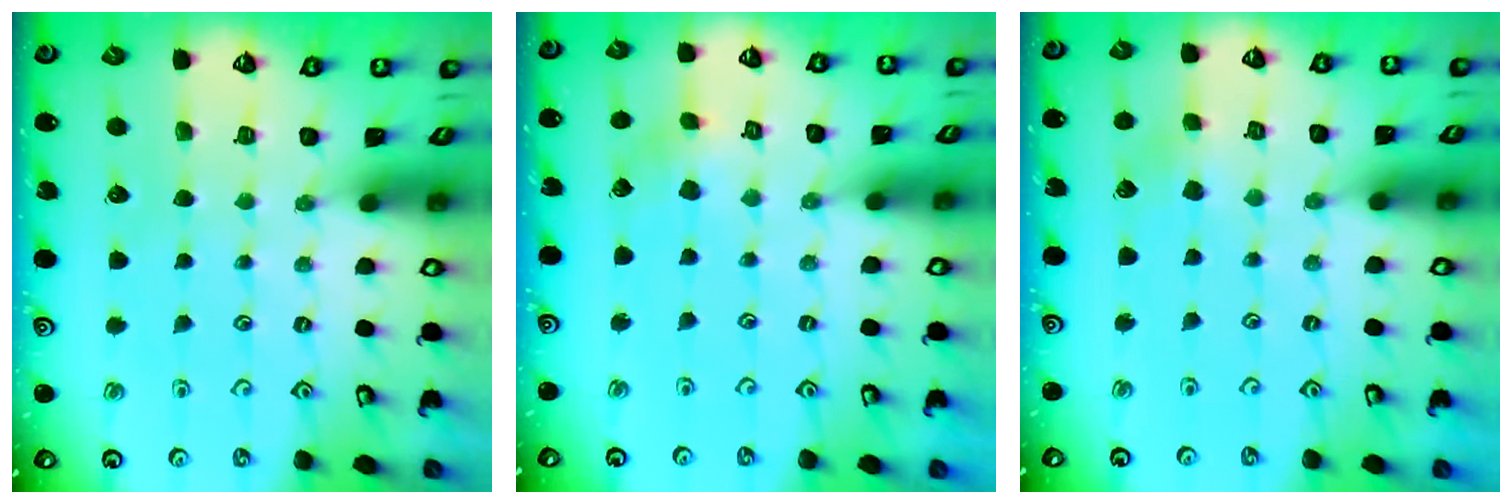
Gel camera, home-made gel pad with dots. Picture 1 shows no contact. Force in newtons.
{"total": 2.3, "press": 2.2, "slide": 0.3}
{"total": 2.9, "press": 2.9, "slide": 0.4}